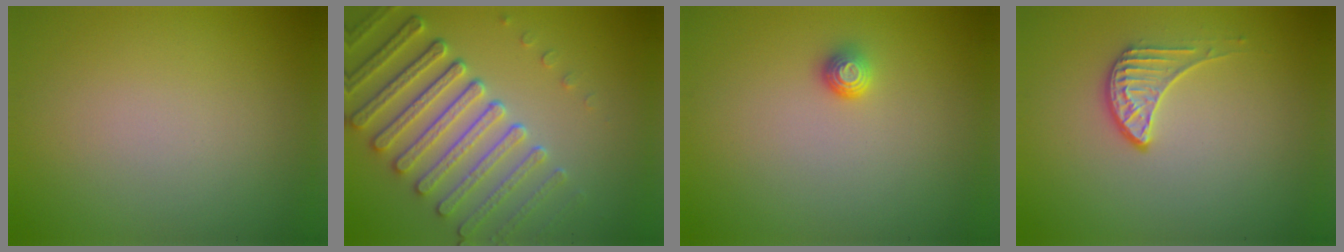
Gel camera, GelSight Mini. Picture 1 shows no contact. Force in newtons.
{"total": 7.1, "press": 5.4, "slide": 4.5}
{"total": 1.3, "press": 1.1, "slide": 0.7}
{"total": 2.0, "press": 1.5, "slide": 1.3}